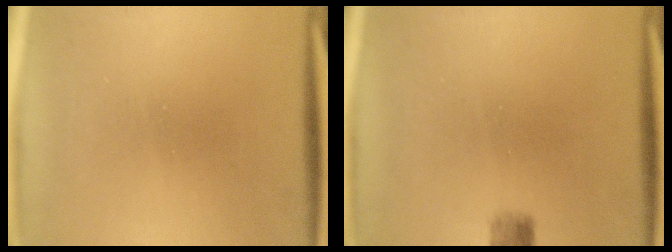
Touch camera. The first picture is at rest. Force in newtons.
{"total": 2.2}